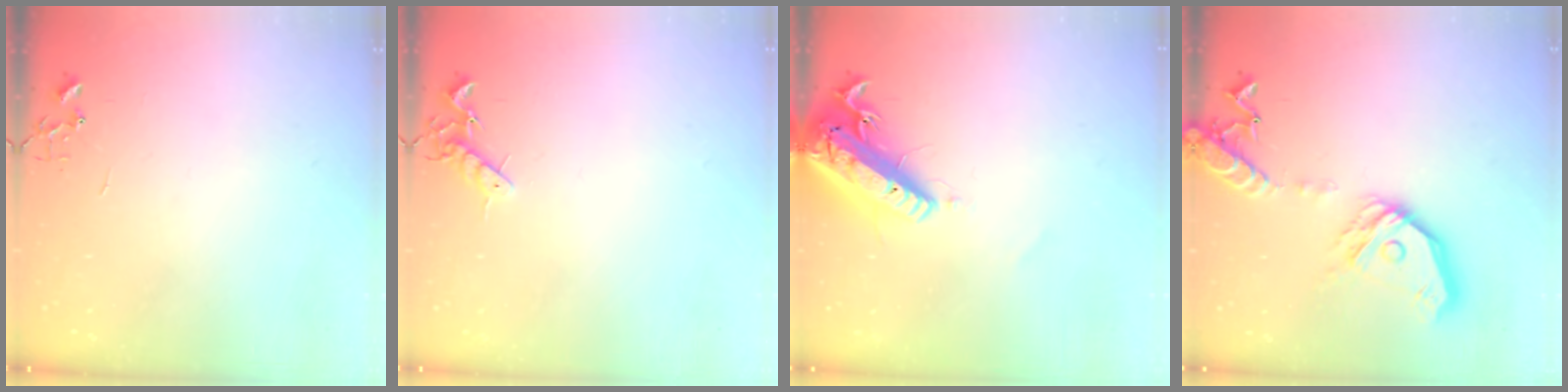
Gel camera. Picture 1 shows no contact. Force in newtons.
{"total": 7.4, "press": 7.4, "slide": 0.9}
{"total": 20.7, "press": 20.3, "slide": 4.2}
{"total": 17.9, "press": 17.7, "slide": 2.6}